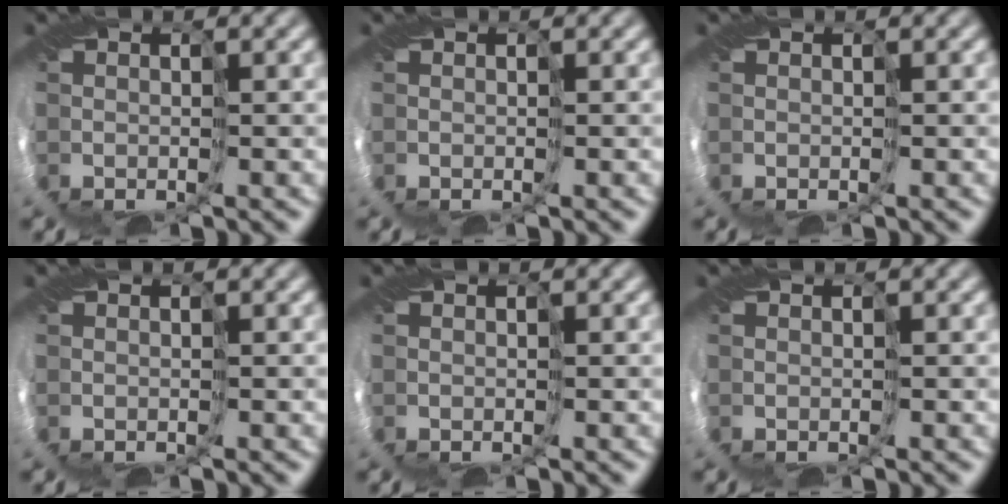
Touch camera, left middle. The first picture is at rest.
{"total": 0.0}
{"total": 0.0}
{"total": 0.0}
{"total": 0.0}
{"total": 0.0}